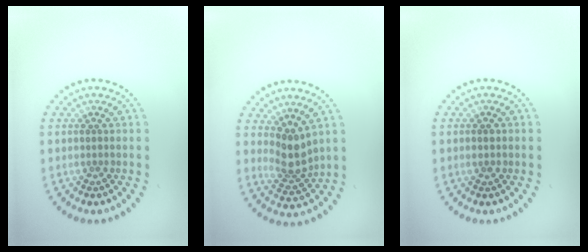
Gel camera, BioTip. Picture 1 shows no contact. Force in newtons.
{"total": 3.0, "press": 2.2, "slide": 1.9}
{"total": 1.3, "press": 1.2, "slide": 0.1}